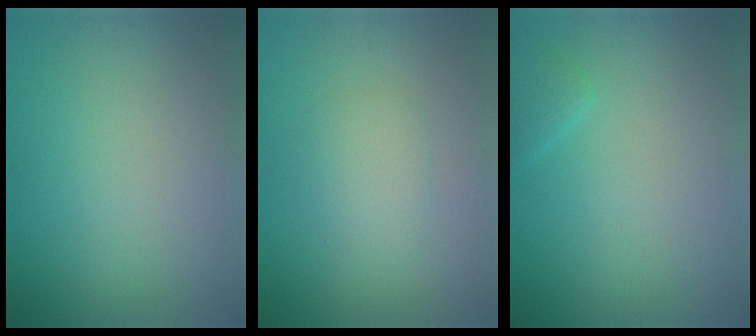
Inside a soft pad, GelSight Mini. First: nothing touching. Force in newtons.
{"total": 1.9, "press": 1.9, "slide": 0.0}
{"total": 1.4, "press": 1.4, "slide": 0.1}